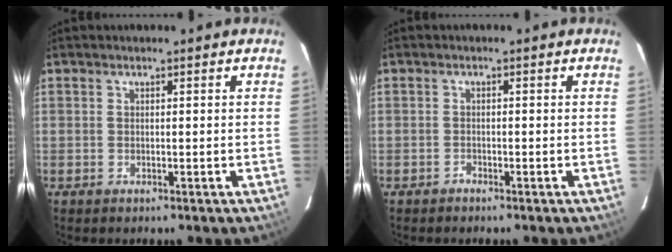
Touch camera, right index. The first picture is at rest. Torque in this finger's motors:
{"motor_torque": [-0.02, -0.03, 0.02, -0.04]}